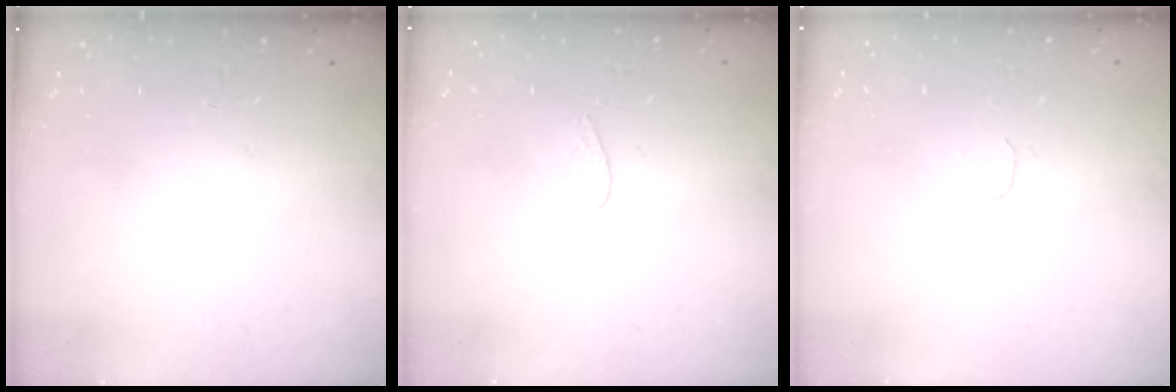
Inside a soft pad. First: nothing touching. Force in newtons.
{"total": 3.5, "press": 3.5, "slide": 0.3}
{"total": 3.5, "press": 3.5, "slide": 0.3}